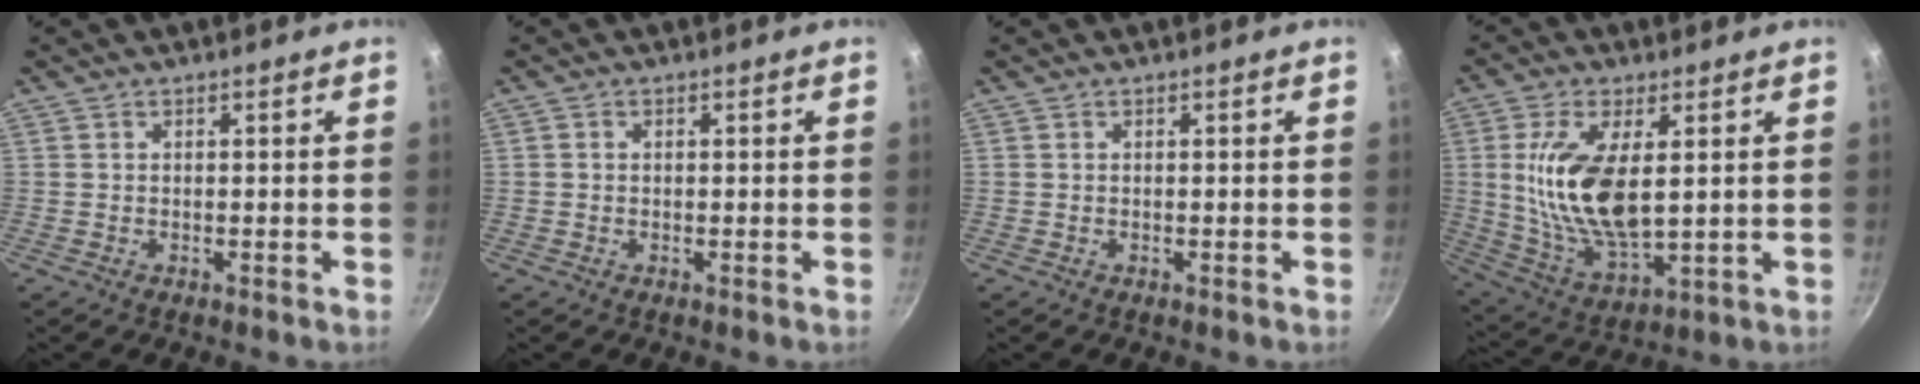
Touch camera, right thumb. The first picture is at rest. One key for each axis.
{"total": 0.6, "fx": 0.0, "fy": 0.6, "fz": 0.3, "tx": -0.004, "ty": 0.003, "tz": -0.001}
{"total": 0.0}
{"total": 15.9, "fx": 2.5, "fy": 7.4, "fz": 13.9, "tx": -0.266, "ty": -0.019, "tz": 0.057}